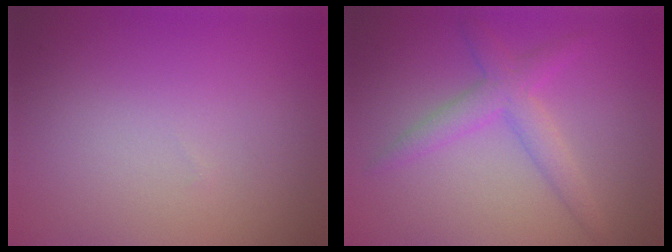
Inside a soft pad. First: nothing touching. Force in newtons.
{"total": 3.0, "press": 3.0, "slide": 0.1}